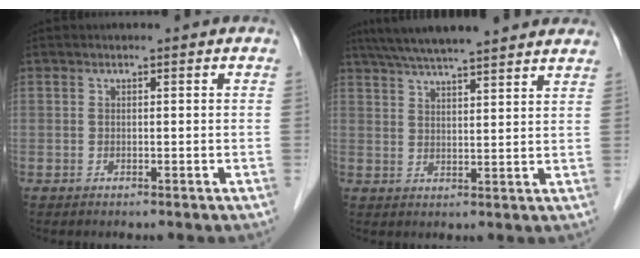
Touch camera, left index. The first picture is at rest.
{"total": 16.7, "force": [14.4, 1.5, 8.3], "torque": [-0.137, 0.043, 0.202]}